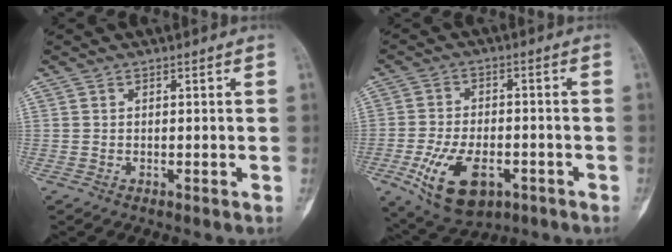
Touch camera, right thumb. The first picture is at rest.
{"total": 12.6, "force": [-4.9, 7.0, 9.3], "torque": [-0.162, 0.011, -0.070]}